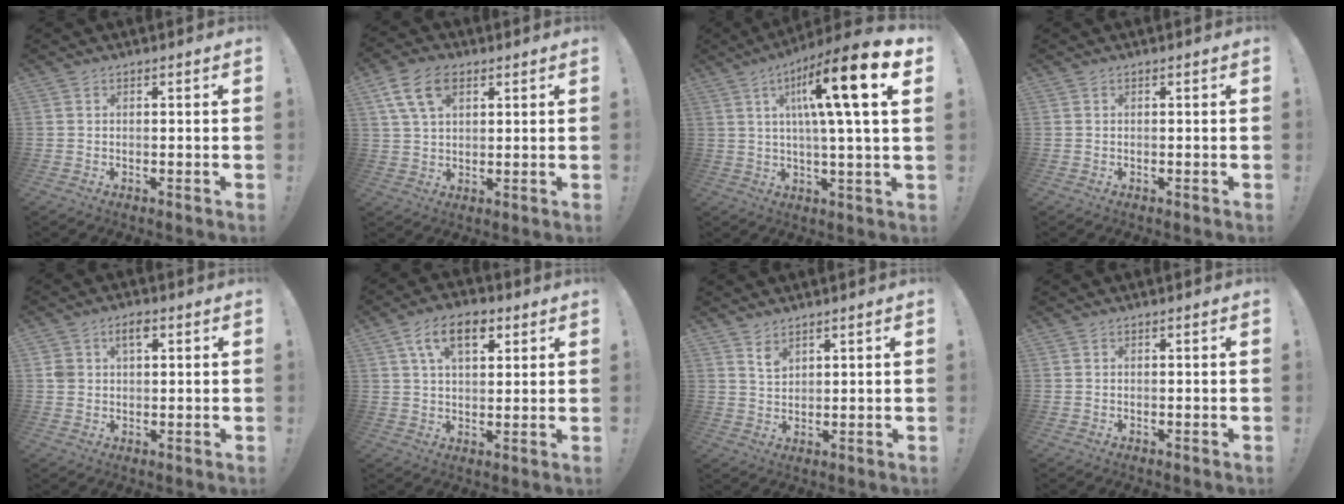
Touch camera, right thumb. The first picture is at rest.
{"total": 10.7, "force": [4.8, 6.5, 7.1], "torque": [-0.127, -0.001, 0.091]}
{"total": 18.0, "force": [5.1, 2.2, 17.1], "torque": [-0.281, -0.010, 0.060]}
{"total": 0.0}
{"total": 4.5, "force": [1.6, 3.1, 2.9], "torque": [-0.040, 0.000, 0.025]}
{"total": 11.8, "force": [5.2, 6.5, 8.4], "torque": [-0.131, 0.004, 0.092]}
{"total": 3.8, "force": [2.9, 1.9, 1.4], "torque": [-0.012, -0.025, 0.051]}
{"total": 0.0}